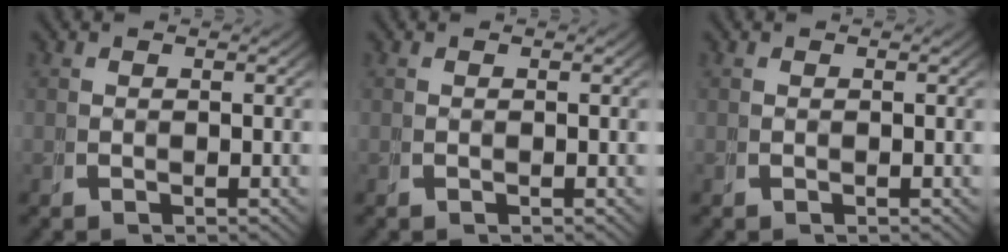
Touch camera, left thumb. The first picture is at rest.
{"total": 0.0}
{"total": 0.0}